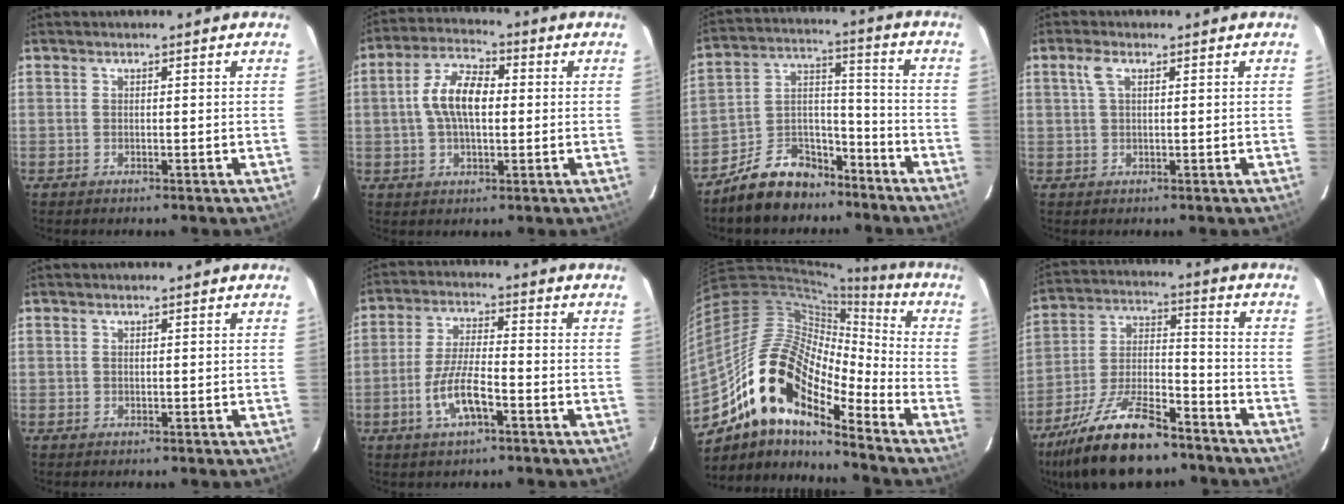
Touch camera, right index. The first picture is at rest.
{"total": 9.0, "force": [0.5, 4.6, 7.8], "torque": [-0.152, 0.020, 0.007]}
{"total": 12.4, "force": [-9.2, 6.8, 4.7], "torque": [-0.096, 0.053, -0.145]}
{"total": 2.5, "force": [1.0, 1.1, 2.1], "torque": [-0.045, 0.007, 0.019]}
{"total": 0.0}
{"total": 8.2, "force": [-3.7, 2.3, 7.0], "torque": [-0.143, -0.002, -0.068]}
{"total": 18.8, "force": [-12.7, 7.0, 12.0], "torque": [-0.212, -0.004, -0.256]}
{"total": 20.2, "force": [-15.0, 6.9, 11.7], "torque": [-0.237, -0.014, -0.256]}